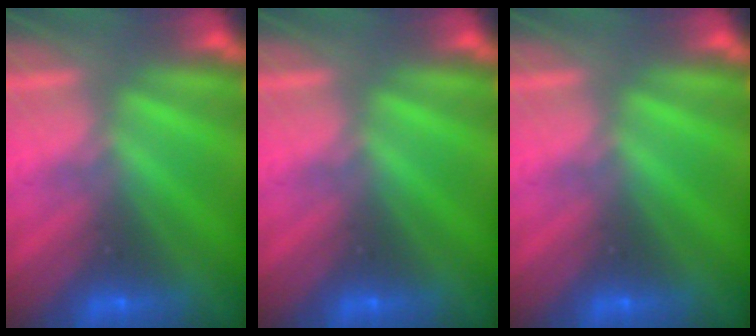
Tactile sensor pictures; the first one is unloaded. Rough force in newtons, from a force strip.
{"total": 0.0}
{"total": 0.0}